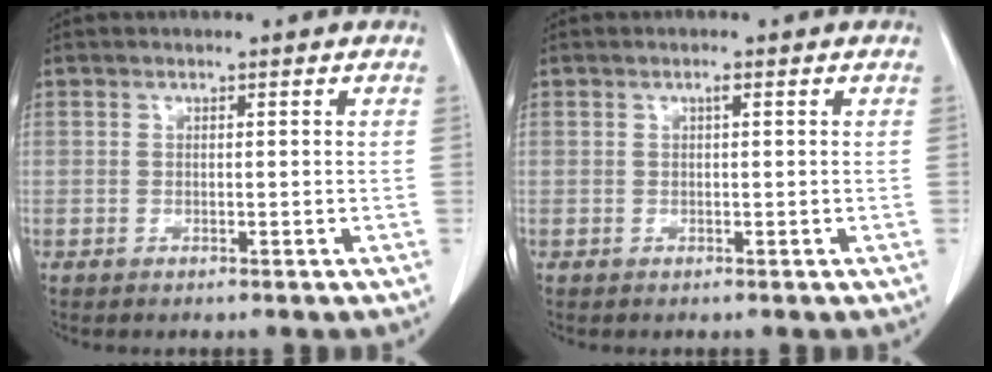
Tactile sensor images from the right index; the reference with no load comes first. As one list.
[{"total": 0.6, "force": [0.2, 0.1, 0.5], "torque": [-0.011, 0.001, 0.002]}]